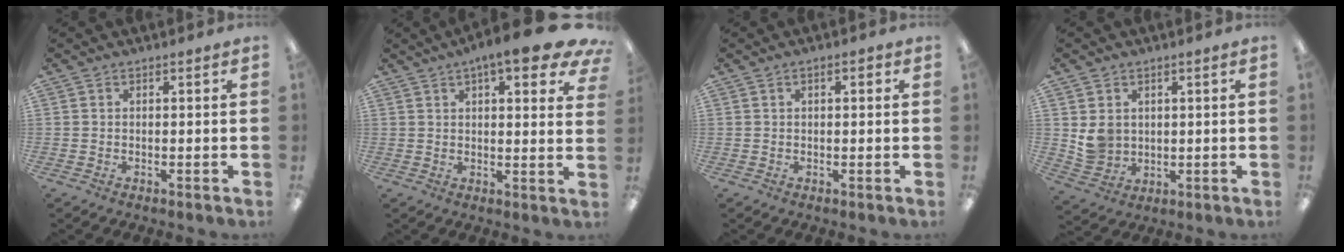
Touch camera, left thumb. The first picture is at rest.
{"total": 11.2, "force": [6.6, 3.2, 8.4], "torque": [-0.114, -0.030, 0.107]}
{"total": 1.7, "force": [0.6, 0.8, 1.3], "torque": [-0.019, 0.001, 0.009]}
{"total": 5.5, "force": [2.0, 4.9, 1.4], "torque": [-0.016, -0.001, 0.038]}